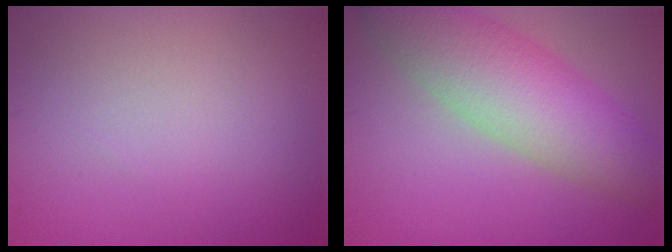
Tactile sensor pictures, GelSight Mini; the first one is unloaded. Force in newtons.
{"total": 8.0, "press": 8.0, "slide": 0.3}